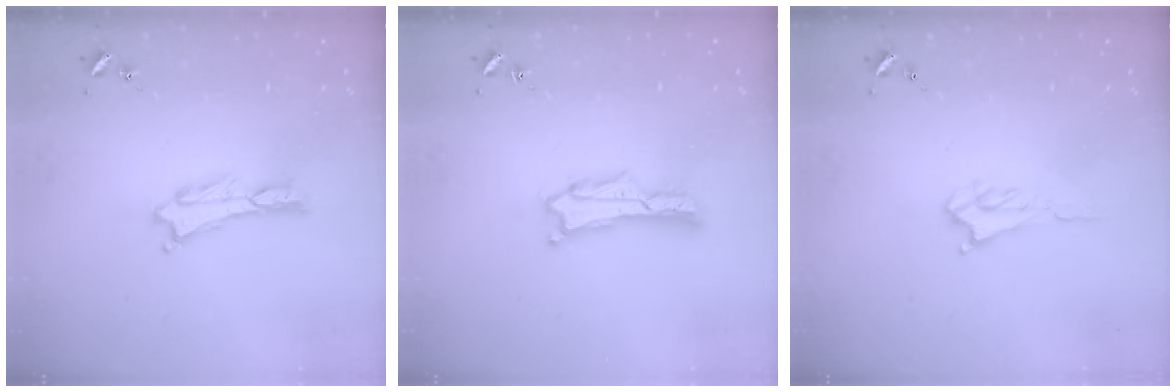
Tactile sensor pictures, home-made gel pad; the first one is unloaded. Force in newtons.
{"total": 1.7, "press": 1.7, "slide": 0.3}
{"total": 2.5, "press": 2.5, "slide": 0.3}